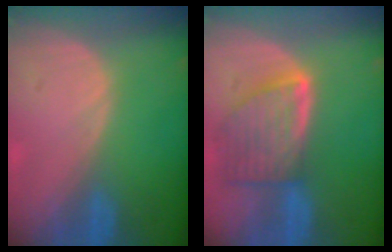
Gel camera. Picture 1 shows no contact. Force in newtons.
{"total": 8.0, "press": 7.3, "slide": 3.4}